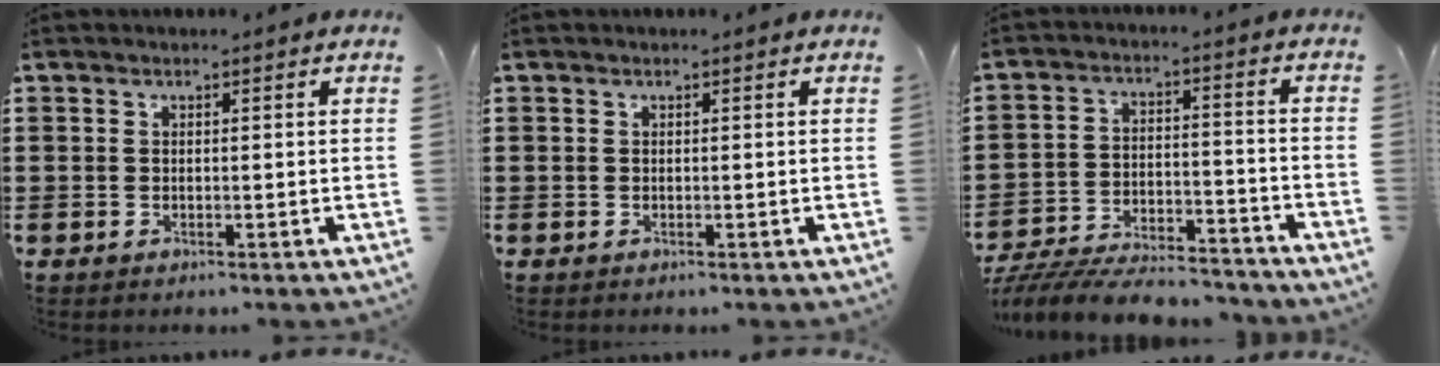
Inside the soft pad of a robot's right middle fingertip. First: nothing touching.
{"total": 0.0}
{"total": 8.3, "force": [-8.0, 1.1, 2.0], "torque": [-0.037, 0.015, -0.155]}